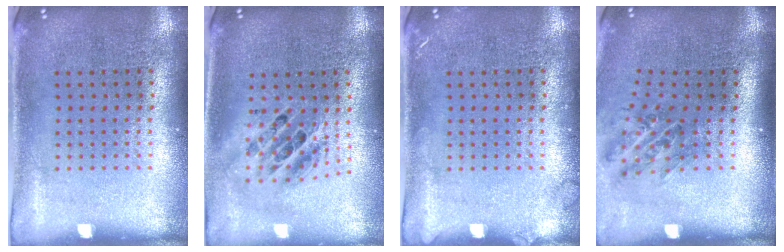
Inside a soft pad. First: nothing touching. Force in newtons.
{"total": 1.8, "press": 1.4, "slide": 1.1}
{"total": 0.8, "press": 0.8, "slide": 0.1}
{"total": 1.1, "press": 1.0, "slide": 0.6}